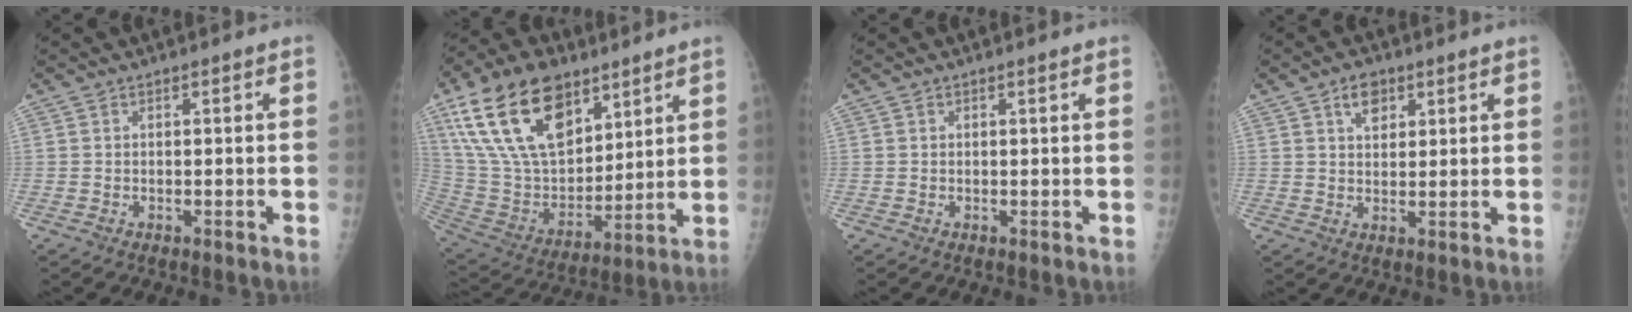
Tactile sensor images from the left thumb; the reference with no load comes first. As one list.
[{"total": 23.5, "force": [13.2, 13.0, 14.4], "torque": [-0.244, -0.037, 0.249]}, {"total": 0.0}, {"total": 4.5, "force": [2.5, 3.0, 2.3], "torque": [-0.014, -0.011, 0.039]}]